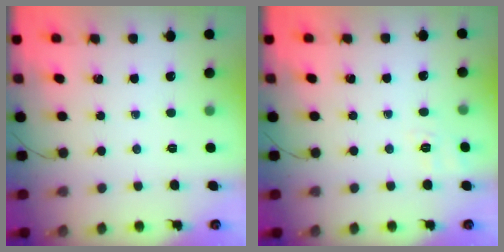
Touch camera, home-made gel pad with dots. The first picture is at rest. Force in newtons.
{"total": 2.3, "press": 1.2, "slide": 1.9}